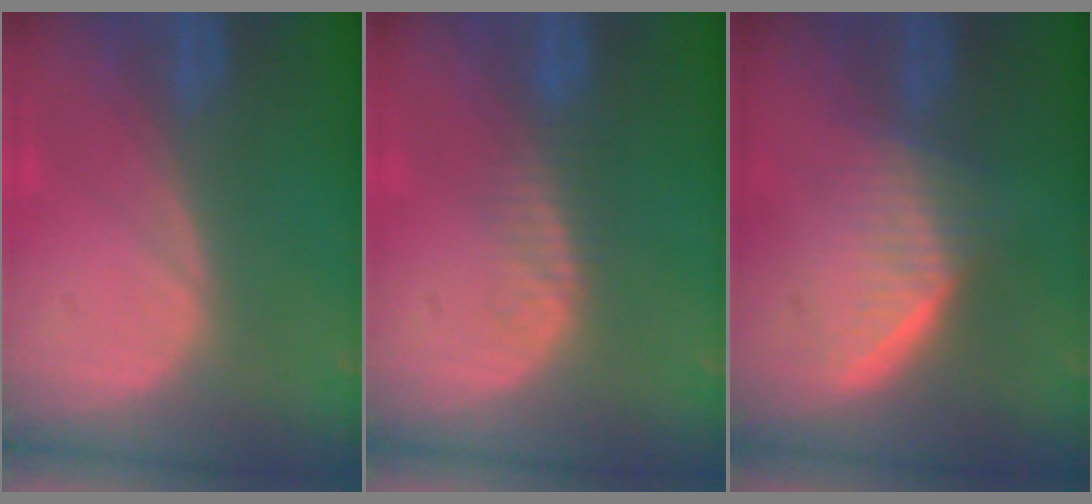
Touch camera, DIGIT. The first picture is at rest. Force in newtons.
{"total": 2.3, "press": 2.3, "slide": 0.3}
{"total": 6.0, "press": 5.7, "slide": 2.1}